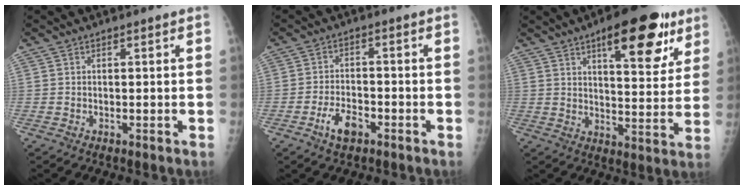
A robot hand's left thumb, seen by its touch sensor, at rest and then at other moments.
{"total": 5.4, "force": [-3.0, 2.8, 3.5], "torque": [-0.059, 0.018, -0.052]}
{"total": 17.2, "force": [9.4, 6.5, 12.9], "torque": [-0.133, -0.035, 0.130]}